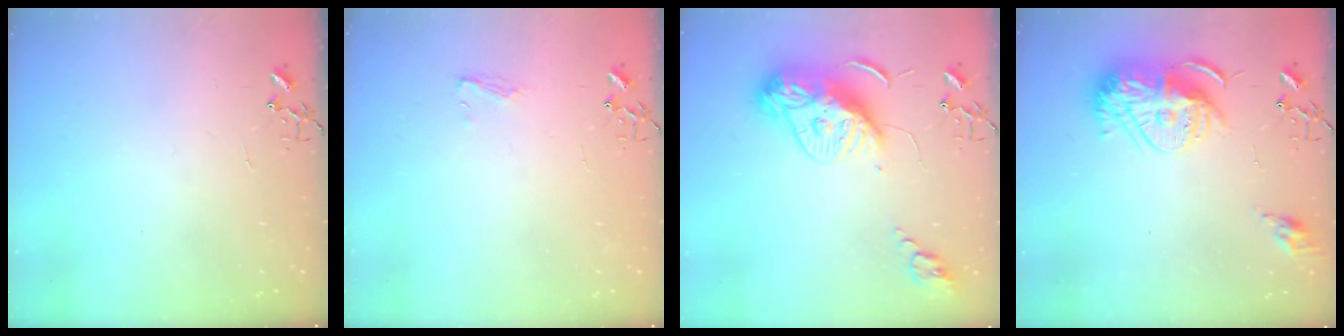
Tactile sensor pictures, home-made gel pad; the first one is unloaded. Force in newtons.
{"total": 5.2, "press": 5.2, "slide": 0.6}
{"total": 13.1, "press": 13.0, "slide": 1.2}
{"total": 15.1, "press": 15.0, "slide": 1.2}